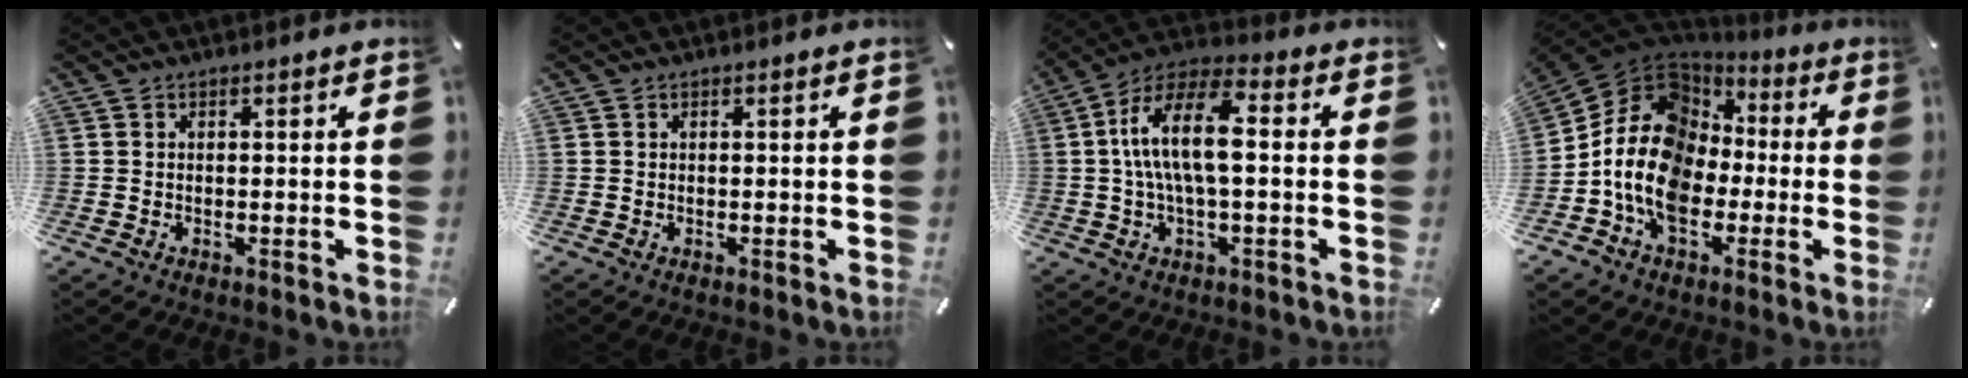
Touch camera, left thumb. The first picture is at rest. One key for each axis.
{"total": 0.0}
{"total": 12.8, "fx": 0.5, "fy": 5.5, "fz": 11.6, "tx": -0.235, "ty": 0.005, "tz": 0.007}
{"total": 16.7, "fx": -3.3, "fy": 13.4, "fz": 9.4, "tx": -0.214, "ty": 0.018, "tz": -0.063}